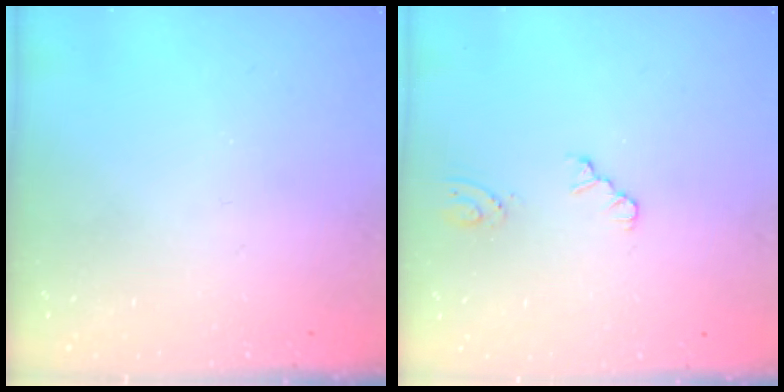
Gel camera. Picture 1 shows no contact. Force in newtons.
{"total": 2.2, "press": 2.2, "slide": 0.3}